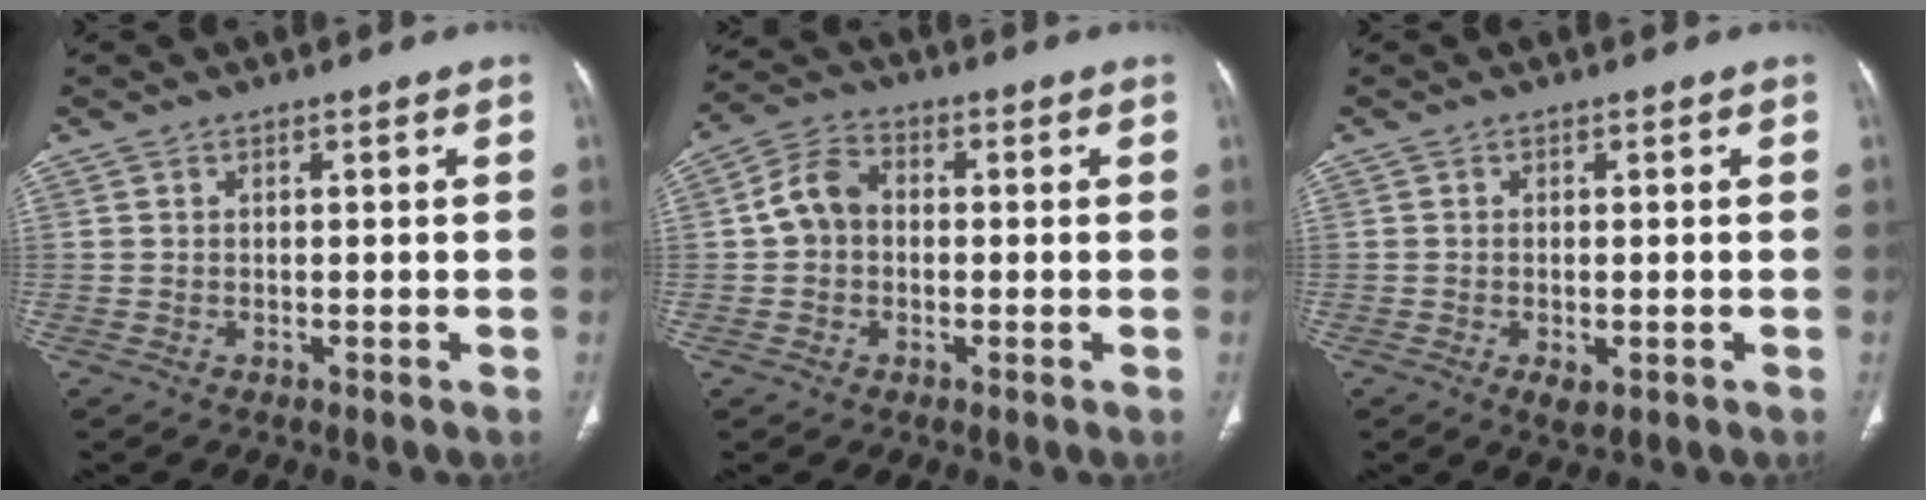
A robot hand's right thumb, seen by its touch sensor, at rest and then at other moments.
{"total": 6.6, "force": [0.0, 5.2, 4.1], "torque": [-0.065, 0.020, -0.013]}
{"total": 2.5, "force": [-0.9, 1.2, 2.0], "torque": [-0.035, -0.004, -0.012]}